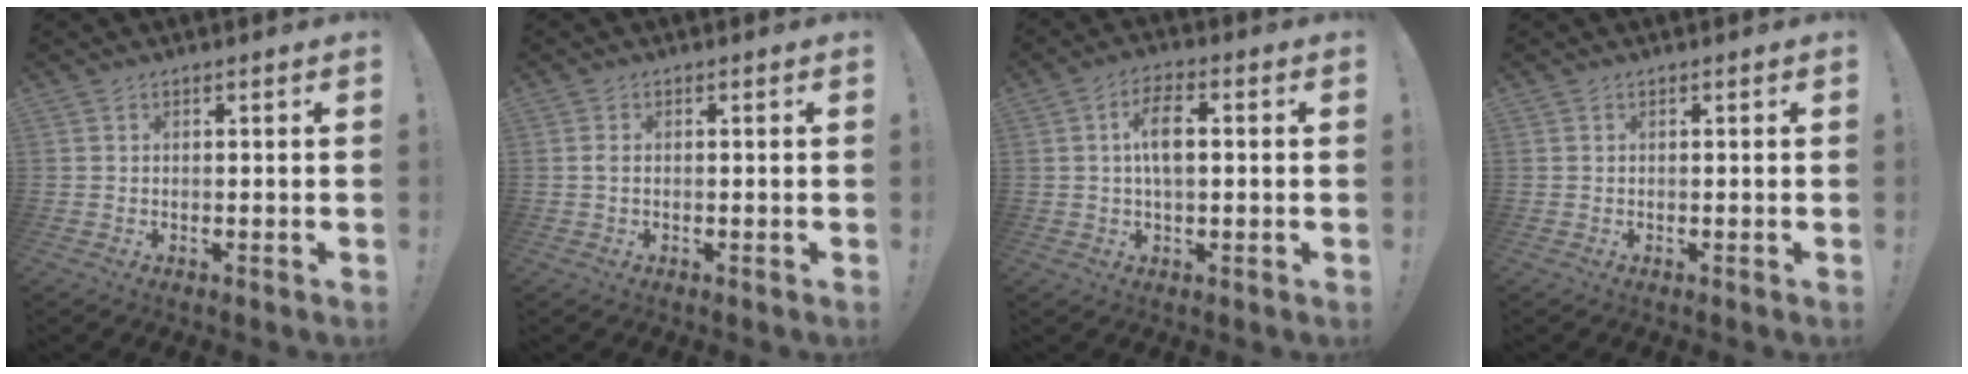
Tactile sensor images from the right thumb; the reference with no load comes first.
{"total": 1.0, "force": [0.0, 0.2, 1.0], "torque": [-0.025, 0.005, 0.001]}
{"total": 7.7, "force": [0.9, 3.5, 6.8], "torque": [-0.112, 0.002, 0.013]}
{"total": 0.0}